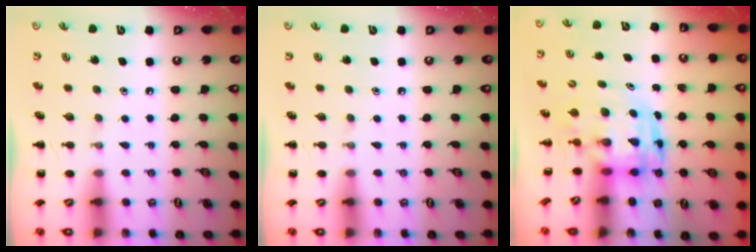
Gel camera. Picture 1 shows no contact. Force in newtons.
{"total": 0.0}
{"total": 3.9, "press": 3.8, "slide": 0.8}